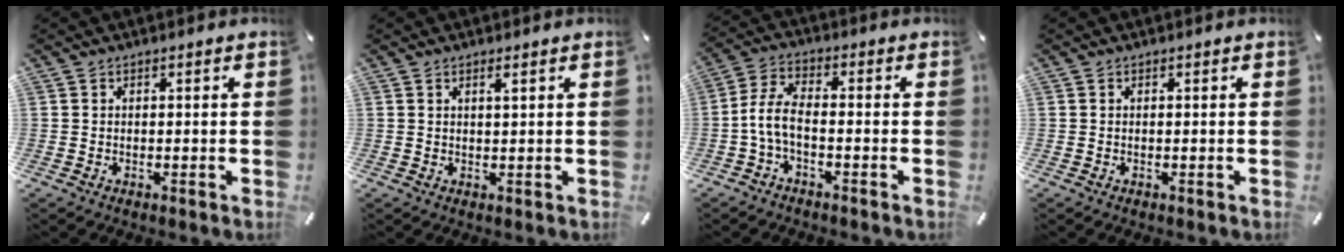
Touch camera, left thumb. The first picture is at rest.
{"total": 1.2, "force": [0.9, 0.0, 0.8], "torque": [-0.017, -0.002, 0.016]}
{"total": 6.5, "force": [-2.4, 2.8, 5.3], "torque": [-0.122, -0.001, -0.048]}
{"total": 0.0}